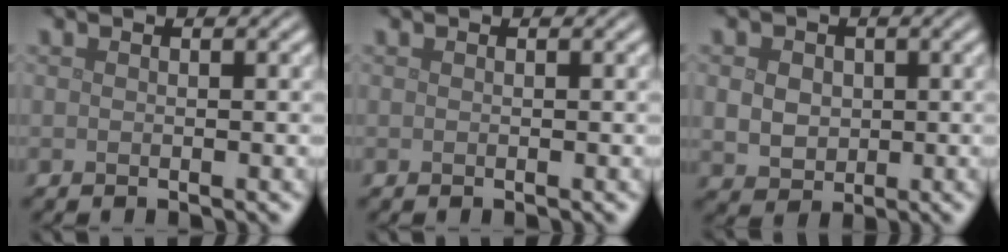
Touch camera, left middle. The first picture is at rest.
{"total": 0.0}
{"total": 4.1, "force": [0.6, 3.4, 2.2], "torque": [-0.039, 0.013, -0.002]}